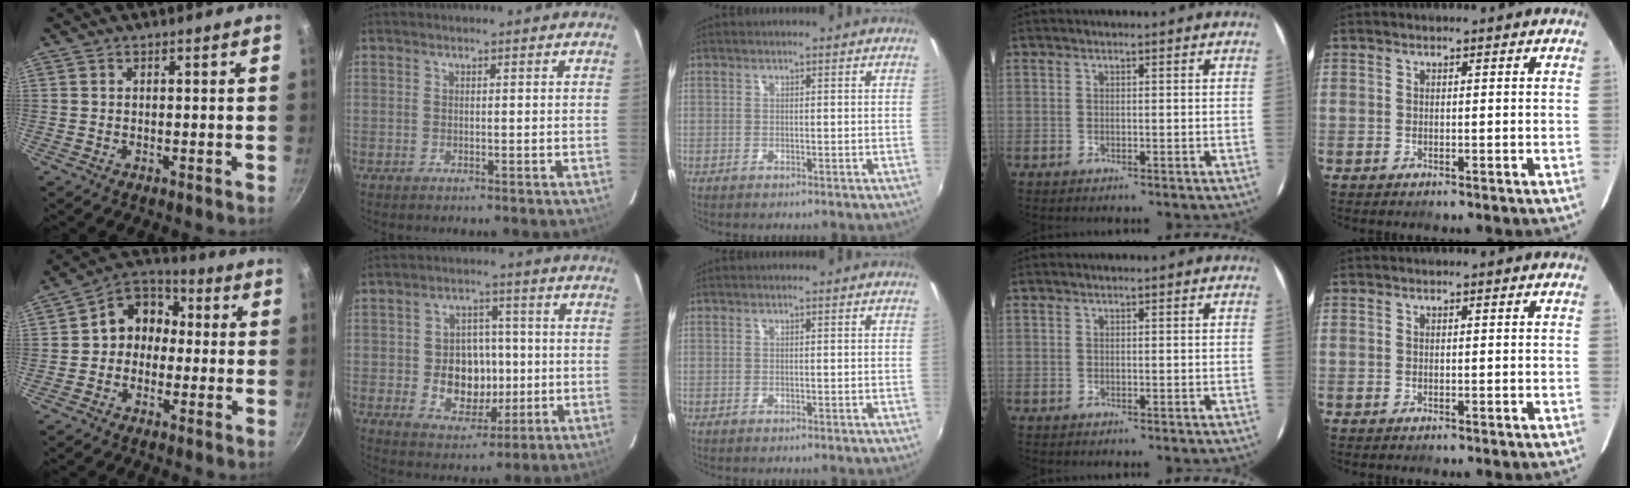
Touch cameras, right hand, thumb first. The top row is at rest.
{"thumb": {"total": 9.4, "force": [-0.2, 8.0, 5.0], "torque": [-0.028, 0.035, -0.029]}, "index": {"total": 10.2, "force": [-1.3, 8.1, 6.0], "torque": [-0.124, 0.009, -0.003]}}